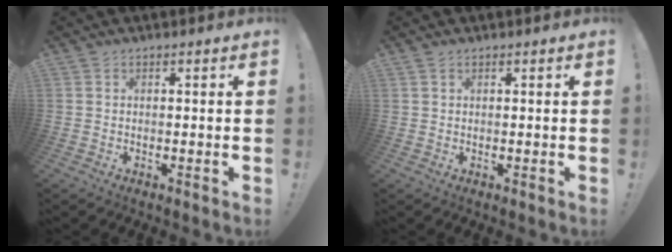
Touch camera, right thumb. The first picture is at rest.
{"total": 0.6, "force": [0.4, 0.4, 0.2], "torque": [-0.007, 0.003, 0.010]}